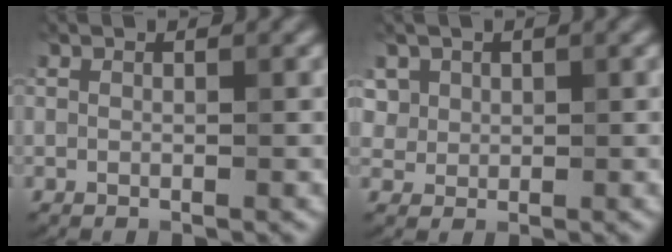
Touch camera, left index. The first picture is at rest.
{"total": 1.6, "force": [0.7, 1.3, -0.6], "torque": [0.005, -0.007, 0.027]}